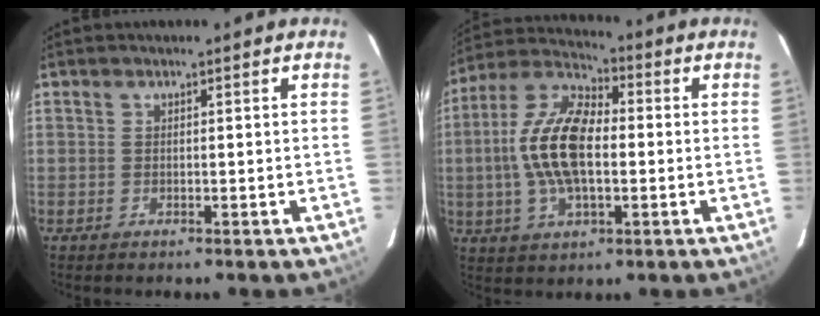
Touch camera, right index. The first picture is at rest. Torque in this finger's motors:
{"motor_torque": [2.14, 0.00, 1.05, 0.21]}